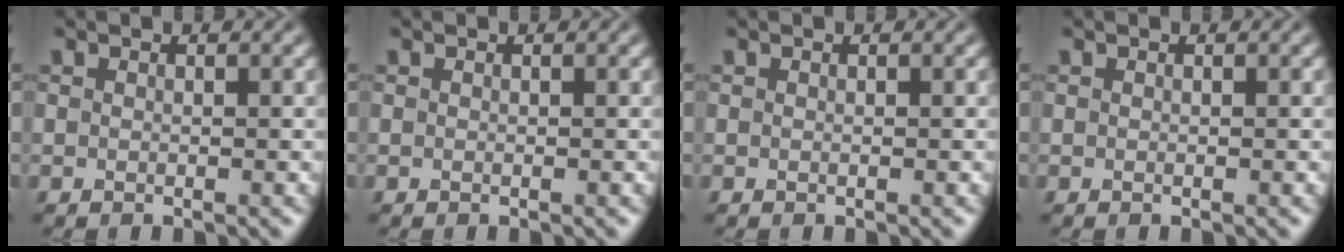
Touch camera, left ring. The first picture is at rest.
{"total": 0.0}
{"total": 0.0}
{"total": 0.0}